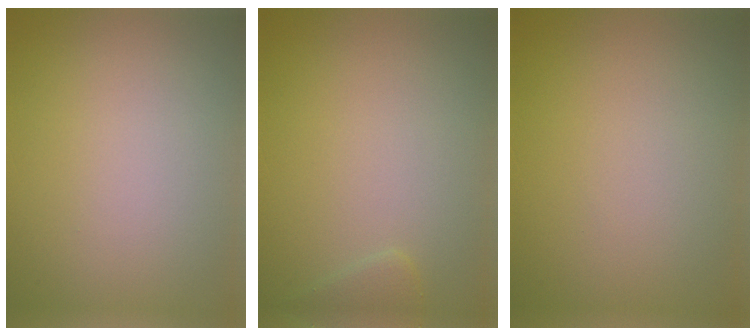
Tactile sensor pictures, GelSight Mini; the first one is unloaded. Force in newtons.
{"total": 0.9, "press": 0.9, "slide": 0.0}
{"total": 0.0}